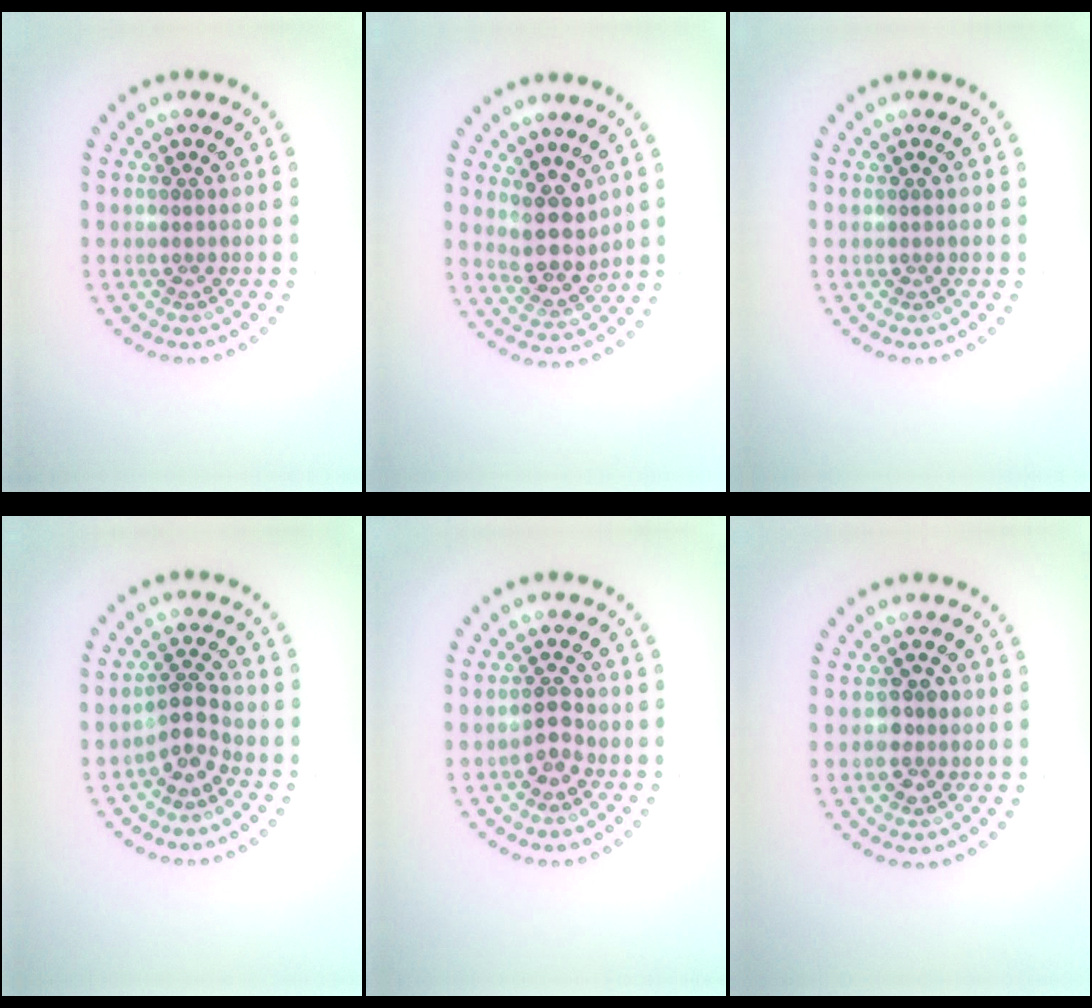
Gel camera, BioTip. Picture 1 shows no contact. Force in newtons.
{"total": 3.7, "press": 3.3, "slide": 1.7}
{"total": 0.0}
{"total": 2.4, "press": 1.9, "slide": 1.5}
{"total": 2.2, "press": 2.1, "slide": 0.6}
{"total": 2.2, "press": 2.1, "slide": 0.2}